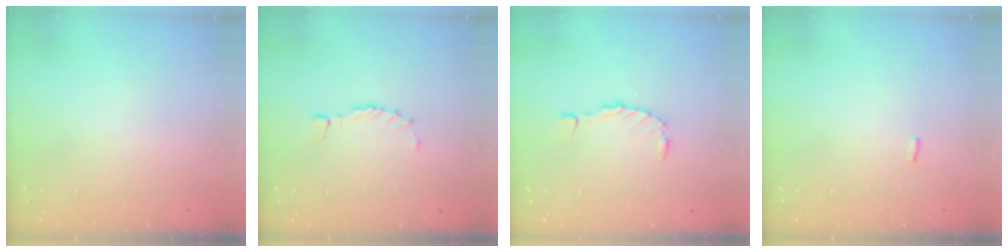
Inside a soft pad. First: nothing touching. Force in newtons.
{"total": 0.8, "press": 0.7, "slide": 0.3}
{"total": 0.0}
{"total": 2.5, "press": 2.5, "slide": 0.1}